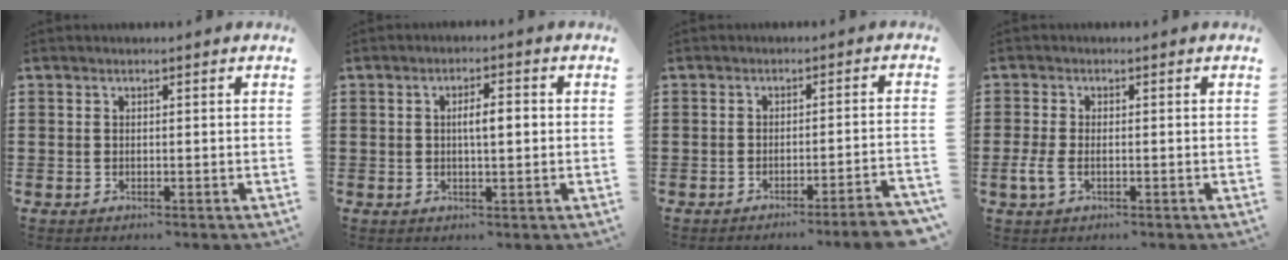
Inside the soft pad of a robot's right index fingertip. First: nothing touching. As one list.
[{"total": 3.7, "force": [0.1, 1.0, 3.6], "torque": [-0.065, 0.001, 0.000]}, {"total": 3.6, "force": [-3.0, -0.6, 2.0], "torque": [-0.031, -0.015, -0.057]}, {"total": 2.6, "force": [-0.8, 1.3, 2.1], "torque": [-0.061, -0.007, -0.020]}]